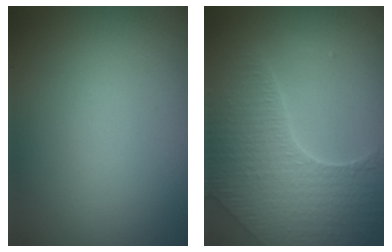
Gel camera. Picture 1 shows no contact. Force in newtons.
{"total": 7.2, "press": 5.2, "slide": 5.0}